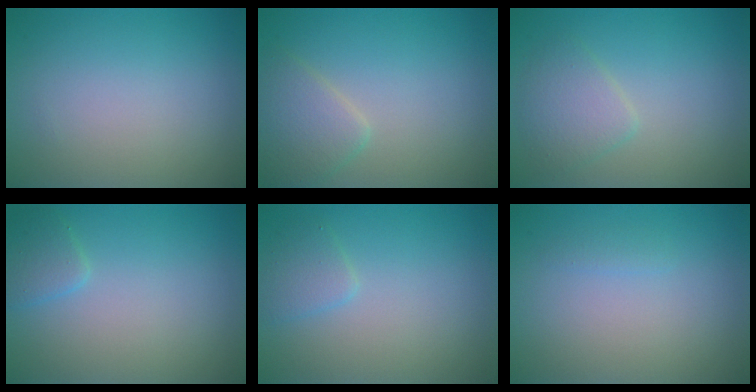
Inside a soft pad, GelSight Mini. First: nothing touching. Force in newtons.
{"total": 2.8, "press": 2.8, "slide": 0.1}
{"total": 2.6, "press": 2.6, "slide": 0.1}
{"total": 1.5, "press": 1.5, "slide": 0.1}
{"total": 1.6, "press": 1.6, "slide": 0.1}
{"total": 0.6, "press": 0.6, "slide": 0.1}